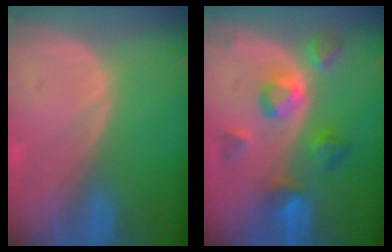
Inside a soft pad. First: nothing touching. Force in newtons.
{"total": 7.4, "press": 6.9, "slide": 2.8}